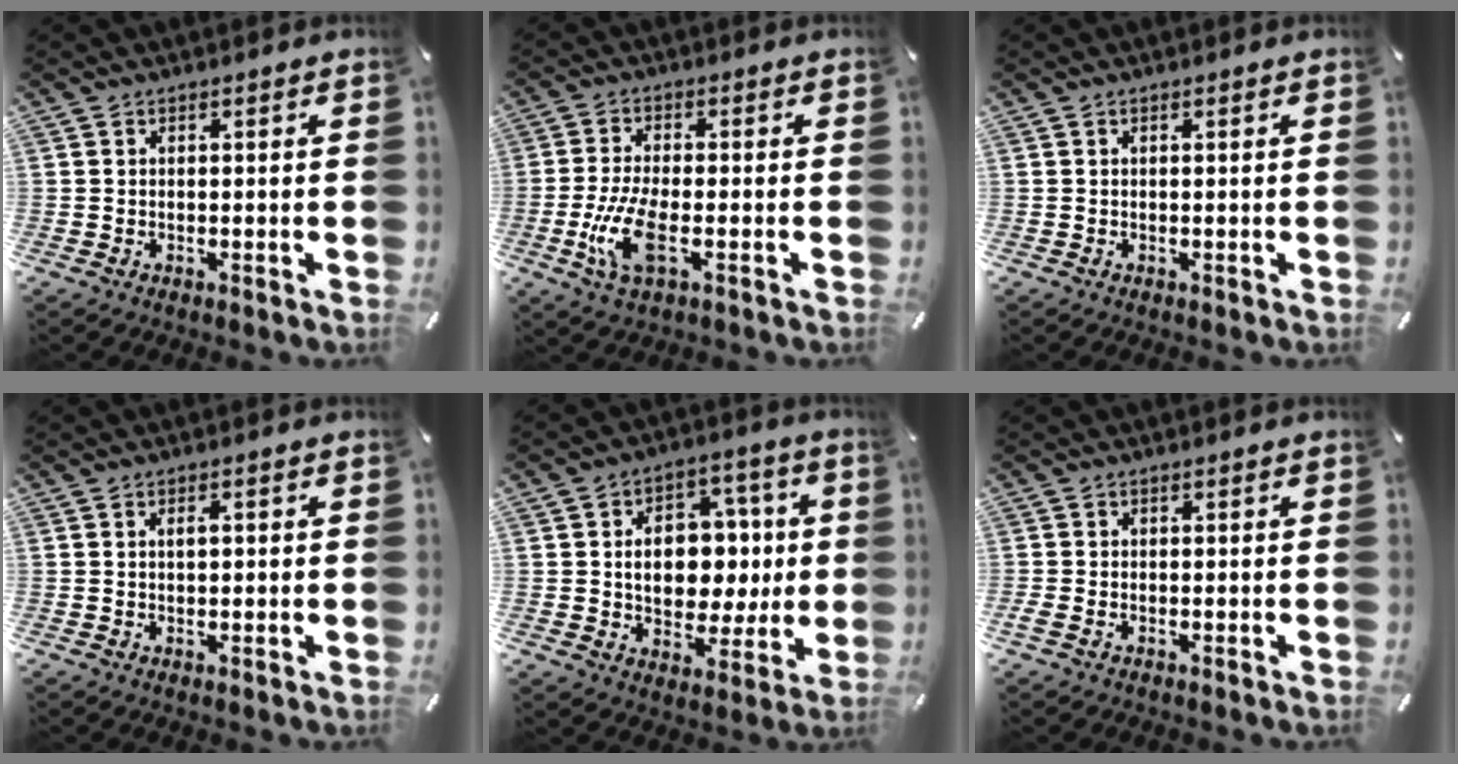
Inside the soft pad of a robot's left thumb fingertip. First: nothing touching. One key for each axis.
{"total": 9.6, "fx": -2.7, "fy": 3.5, "fz": 8.5, "tx": -0.195, "ty": -0.019, "tz": -0.051}
{"total": 0.0}
{"total": 1.7, "fx": 0.3, "fy": 0.8, "fz": 1.4, "tx": -0.022, "ty": 0.000, "tz": 0.003}
{"total": 12.0, "fx": 0.3, "fy": 9.7, "fz": 7.1, "tx": -0.093, "ty": 0.004, "tz": 0.015}
{"total": 1.0, "fx": -0.5, "fy": 0.5, "fz": 0.6, "tx": -0.013, "ty": -0.001, "tz": -0.008}